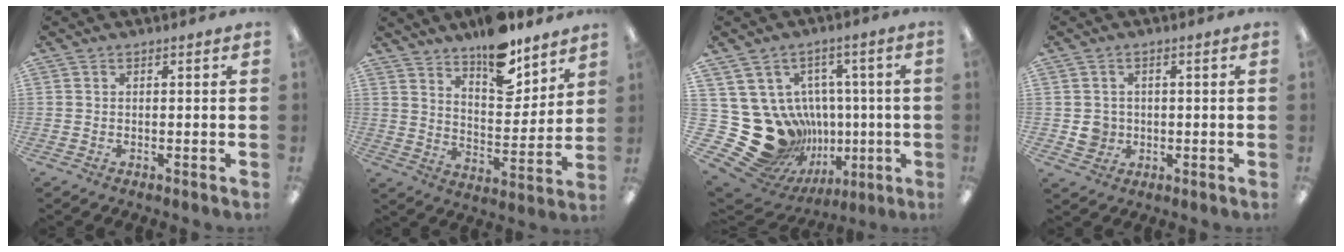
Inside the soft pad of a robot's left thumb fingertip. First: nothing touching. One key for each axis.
{"total": 14.6, "fx": 11.6, "fy": 5.6, "fz": 6.8, "tx": -0.098, "ty": -0.079, "tz": 0.204}
{"total": 24.9, "fx": -3.7, "fy": 21.2, "fz": 12.6, "tx": -0.233, "ty": -0.016, "tz": 0.009}
{"total": 3.7, "fx": -0.1, "fy": 3.6, "fz": 0.9, "tx": -0.006, "ty": 0.000, "tz": -0.003}